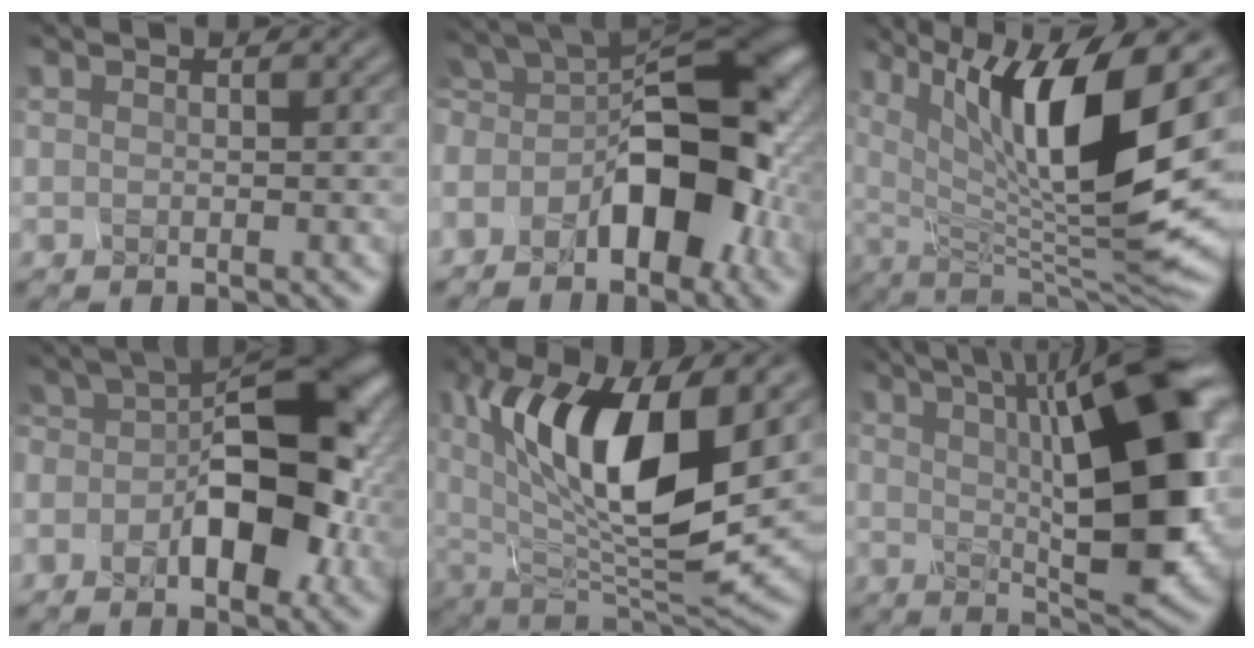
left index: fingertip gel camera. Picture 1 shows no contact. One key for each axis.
{"total": 10.3, "fx": -4.9, "fy": 4.5, "fz": 7.9, "tx": -0.115, "ty": 0.017, "tz": -0.077}
{"total": 12.4, "fx": 3.5, "fy": 3.3, "fz": 11.4, "tx": -0.207, "ty": -0.008, "tz": 0.085}
{"total": 8.8, "fx": -3.3, "fy": 4.5, "fz": 6.8, "tx": -0.099, "ty": 0.014, "tz": -0.046}
{"total": 11.0, "fx": 3.0, "fy": 4.2, "fz": 9.7, "tx": -0.176, "ty": -0.017, "tz": 0.075}
{"total": 13.0, "fx": 1.6, "fy": 3.2, "fz": 12.5, "tx": -0.174, "ty": 0.010, "tz": 0.045}